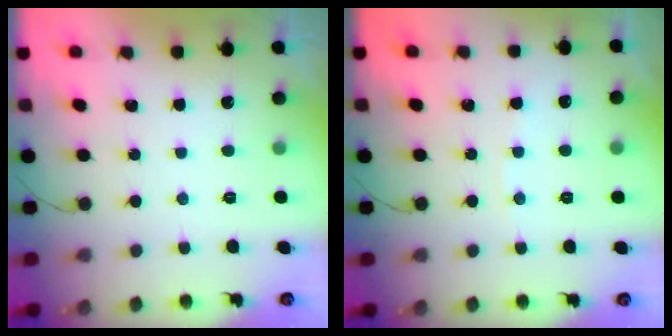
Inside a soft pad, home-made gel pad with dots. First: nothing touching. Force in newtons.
{"total": 3.6, "press": 3.6, "slide": 0.5}